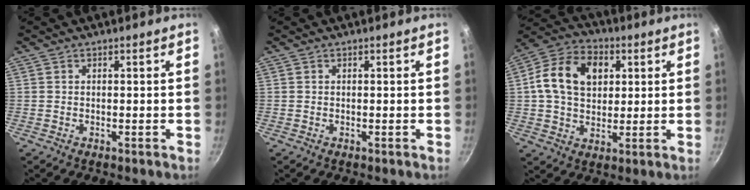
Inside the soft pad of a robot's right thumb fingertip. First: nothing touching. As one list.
[{"total": 0.0}, {"total": 14.8, "force": [3.4, 10.7, 9.6], "torque": [-0.151, 0.011, 0.044]}]